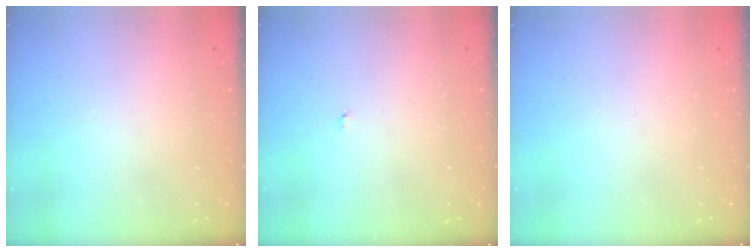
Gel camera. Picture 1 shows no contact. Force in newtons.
{"total": 2.9, "press": 2.9, "slide": 0.3}
{"total": 0.0}